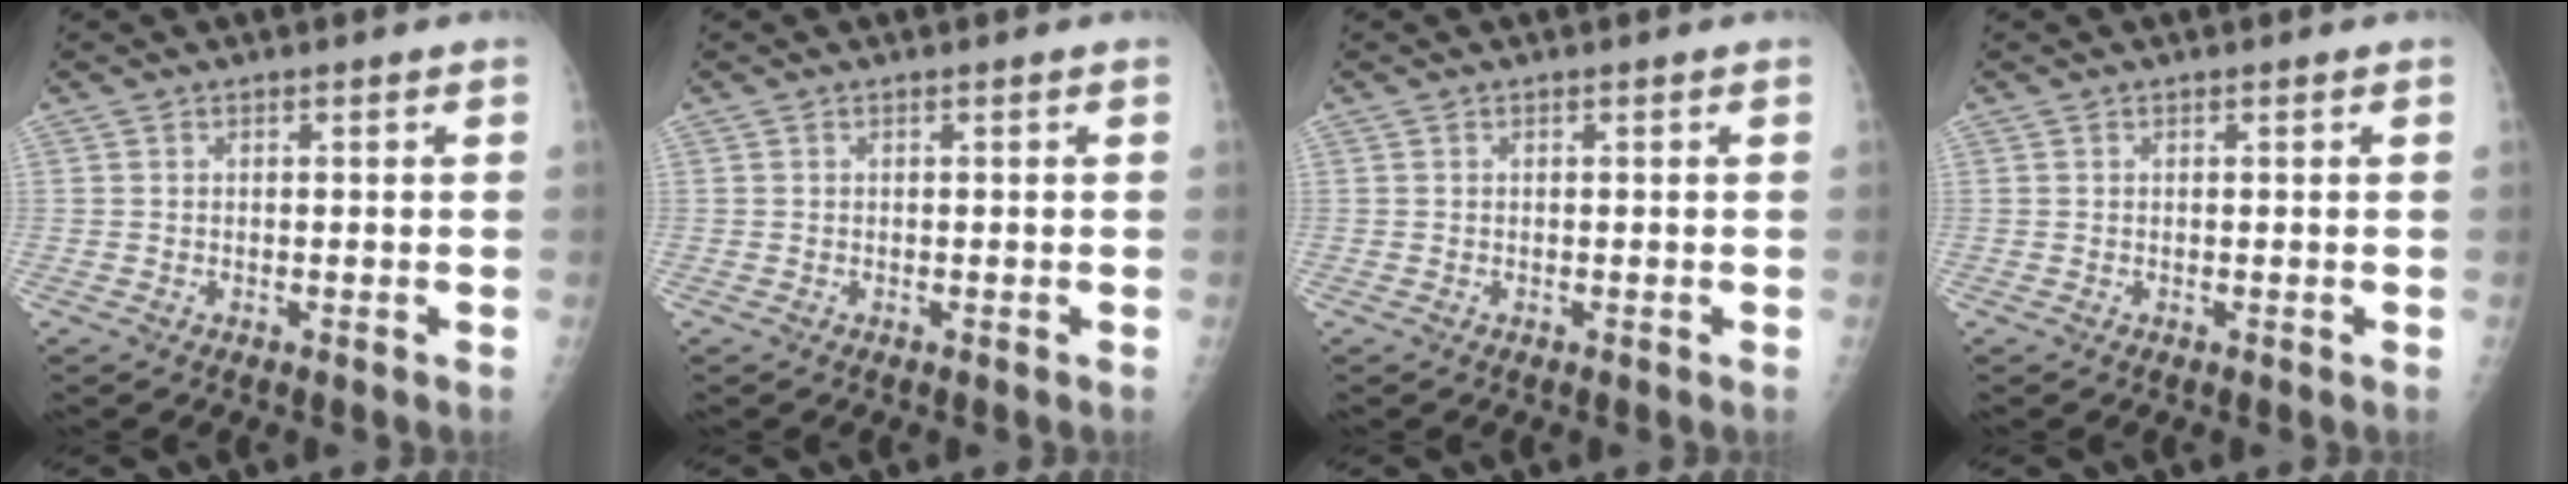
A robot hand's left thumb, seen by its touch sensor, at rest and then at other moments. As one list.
[{"total": 0.0}, {"total": 0.0}, {"total": 0.0}]